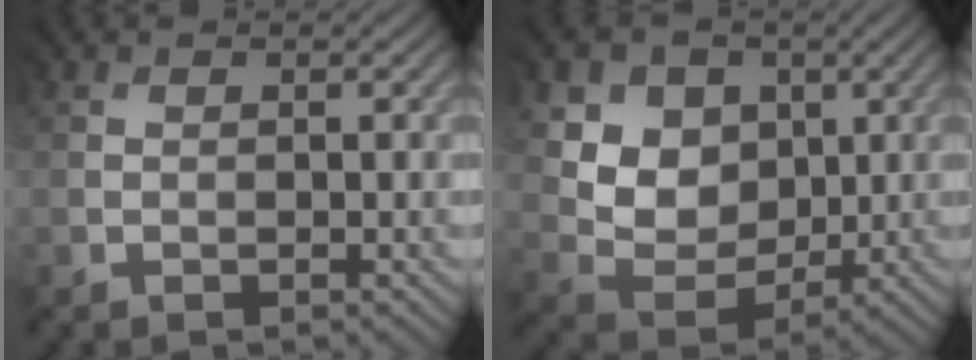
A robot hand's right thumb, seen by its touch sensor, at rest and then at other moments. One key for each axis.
{"total": 7.9, "fx": 3.1, "fy": 6.6, "fz": 3.2, "tx": -0.095, "ty": -0.007, "tz": 0.050}